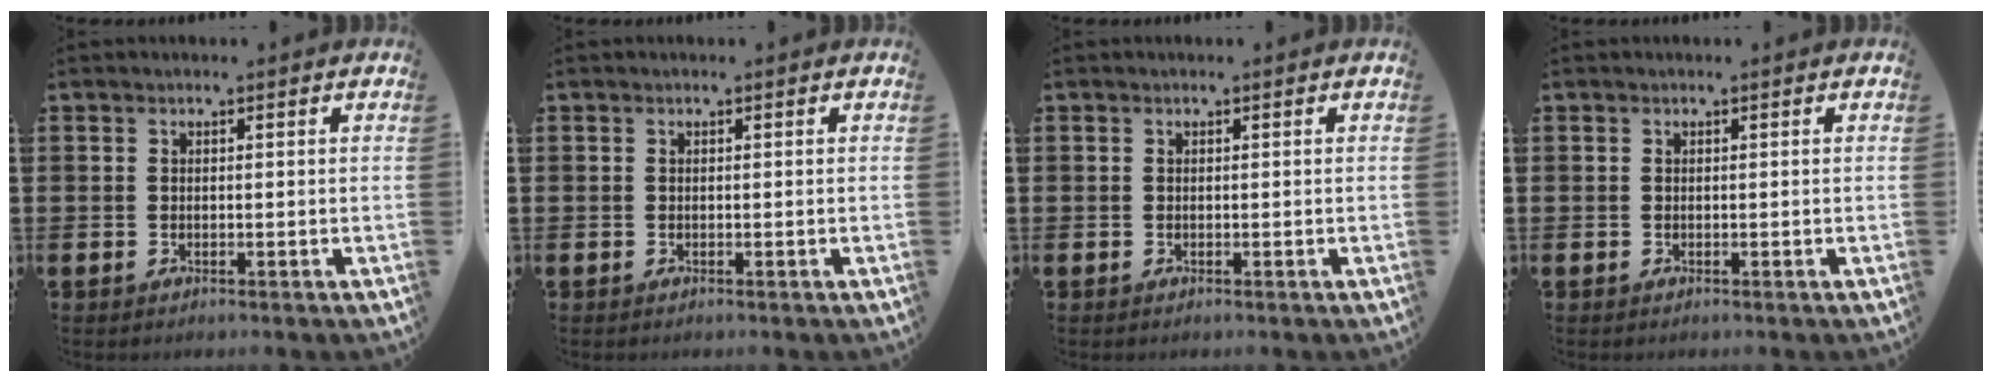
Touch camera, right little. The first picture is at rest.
{"total": 0.0}
{"total": 0.0}
{"total": 0.0}